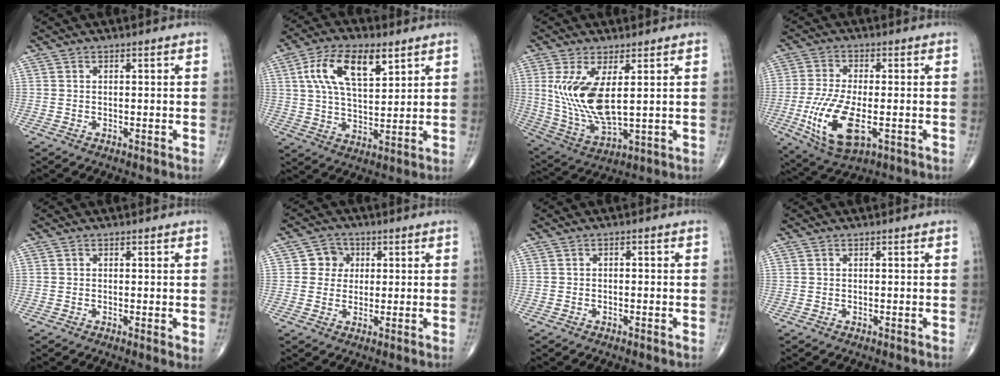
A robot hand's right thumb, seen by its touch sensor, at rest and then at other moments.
{"total": 13.4, "force": [5.6, 6.3, 10.5], "torque": [-0.179, -0.008, 0.102]}
{"total": 13.0, "force": [2.6, 5.1, 11.7], "torque": [-0.246, -0.026, 0.068]}
{"total": 12.4, "force": [-3.3, 5.3, 10.8], "torque": [-0.224, -0.007, -0.054]}
{"total": 1.4, "force": [-0.1, 0.3, 1.4], "torque": [-0.022, -0.006, -0.005]}
{"total": 4.4, "force": [0.9, 4.2, 1.1], "torque": [0.014, 0.006, 0.006]}
{"total": 0.5, "force": [-0.2, 0.4, 0.3], "torque": [0.000, 0.001, -0.007]}
{"total": 0.0}